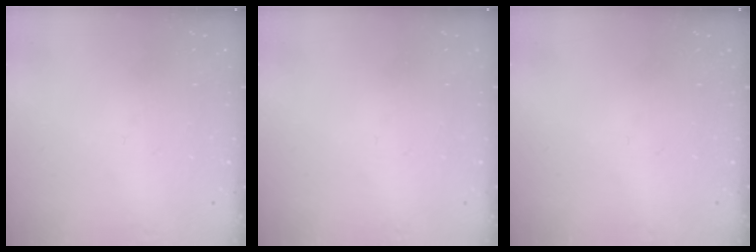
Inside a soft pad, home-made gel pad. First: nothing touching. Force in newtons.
{"total": 0.0}
{"total": 0.0}